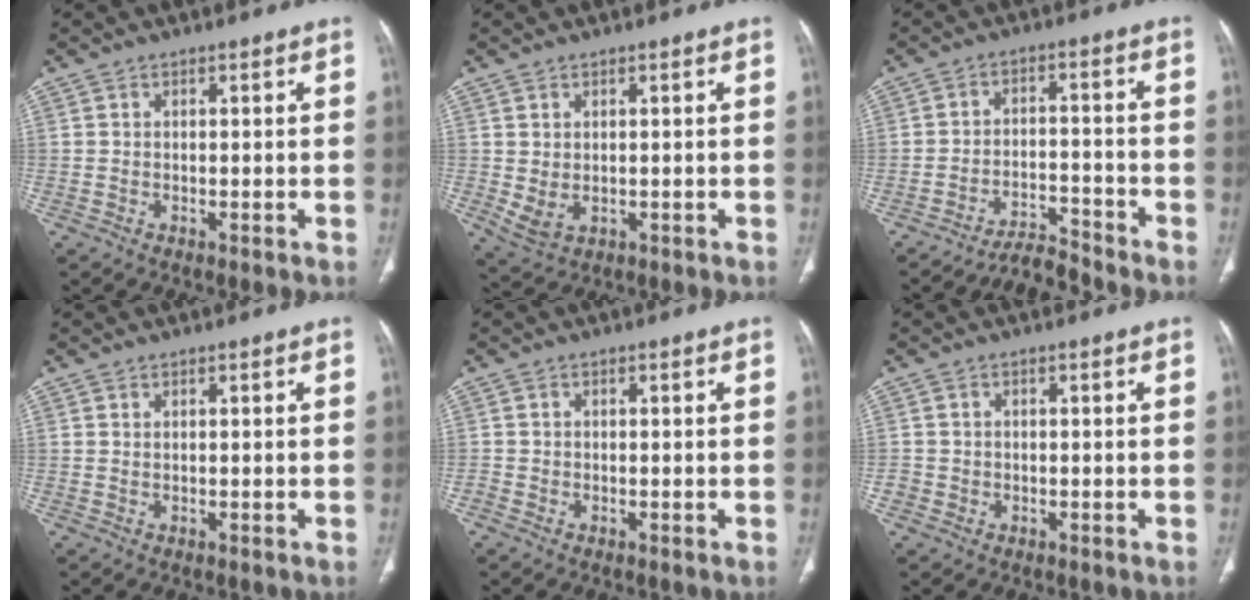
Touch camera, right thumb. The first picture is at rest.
{"total": 3.7, "force": [0.0, 2.5, 2.7], "torque": [-0.055, -0.006, 0.015]}
{"total": 5.2, "force": [-5.2, 0.3, 0.3], "torque": [-0.011, 0.050, -0.085]}
{"total": 0.0}
{"total": 1.6, "force": [-0.9, 1.3, 0.3], "torque": [-0.003, 0.005, -0.021]}
{"total": 1.8, "force": [-0.4, 1.7, 0.3], "torque": [0.001, 0.006, -0.006]}